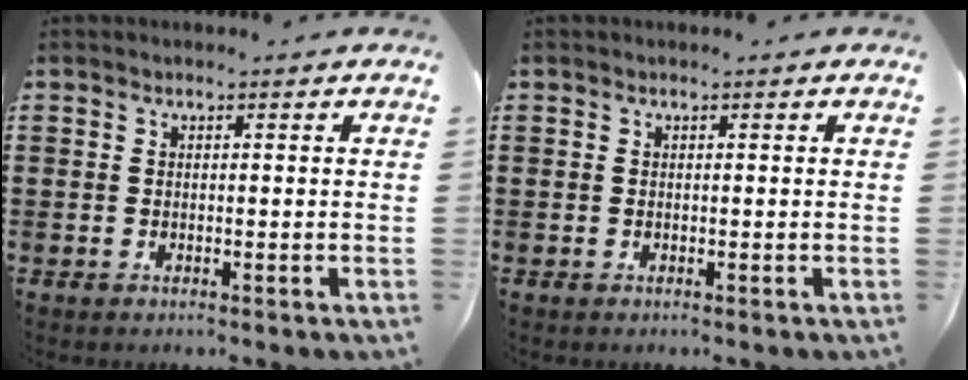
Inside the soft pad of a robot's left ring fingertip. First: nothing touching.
{"total": 0.0}